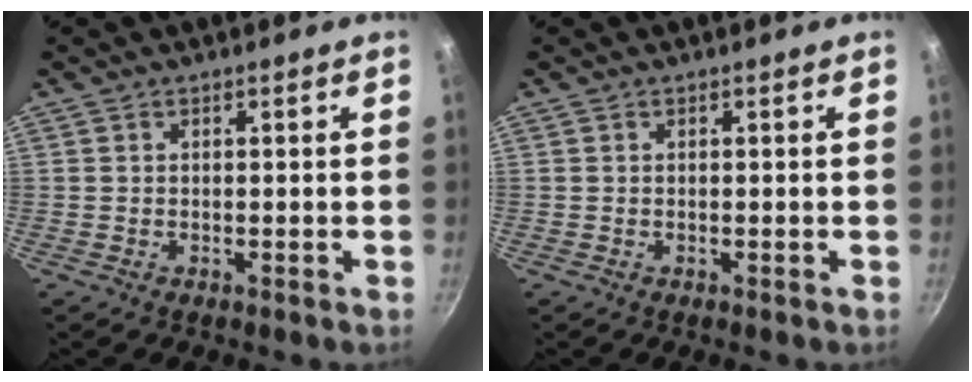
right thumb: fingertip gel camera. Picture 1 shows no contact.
{"total": 0.0}